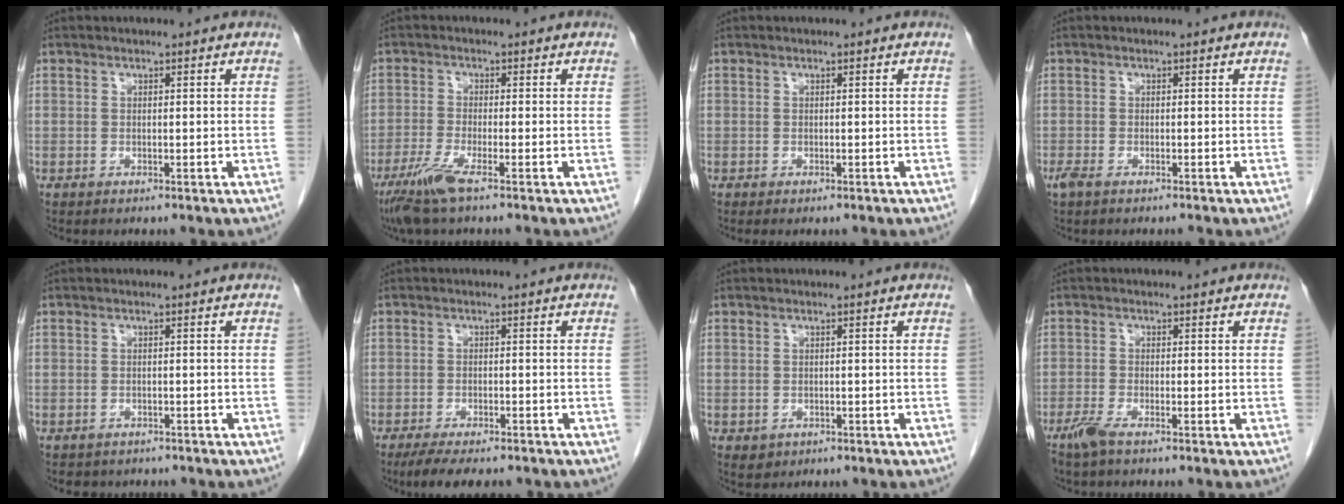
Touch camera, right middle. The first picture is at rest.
{"total": 5.1, "force": [-3.3, 0.0, 3.9], "torque": [-0.084, -0.016, -0.069]}
{"total": 1.2, "force": [-1.0, 0.4, 0.5], "torque": [-0.009, -0.002, -0.010]}
{"total": 2.0, "force": [-1.6, 0.5, 1.2], "torque": [-0.025, -0.005, -0.028]}
{"total": 4.0, "force": [-3.4, 2.0, 0.8], "torque": [-0.015, 0.002, -0.040]}
{"total": 7.1, "force": [-5.7, 2.0, 3.7], "torque": [-0.053, -0.010, -0.087]}
{"total": 1.5, "force": [-0.6, 1.3, 0.4], "torque": [-0.006, 0.003, 0.001]}
{"total": 2.5, "force": [-1.9, 0.2, 1.6], "torque": [-0.042, -0.005, -0.043]}